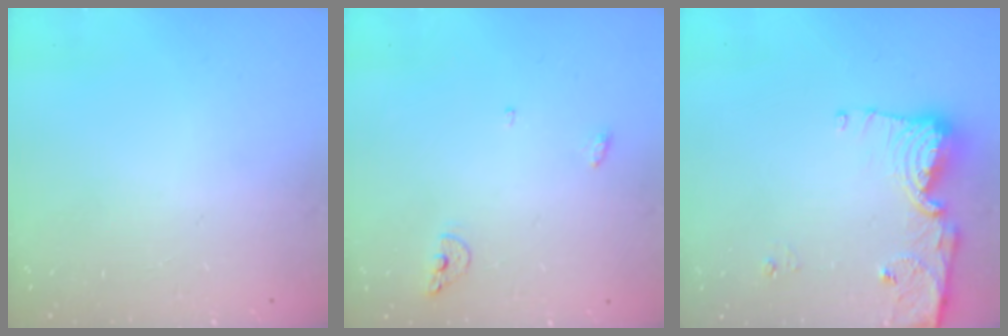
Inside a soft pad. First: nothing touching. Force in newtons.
{"total": 5.6, "press": 5.5, "slide": 1.0}
{"total": 11.7, "press": 11.6, "slide": 1.1}